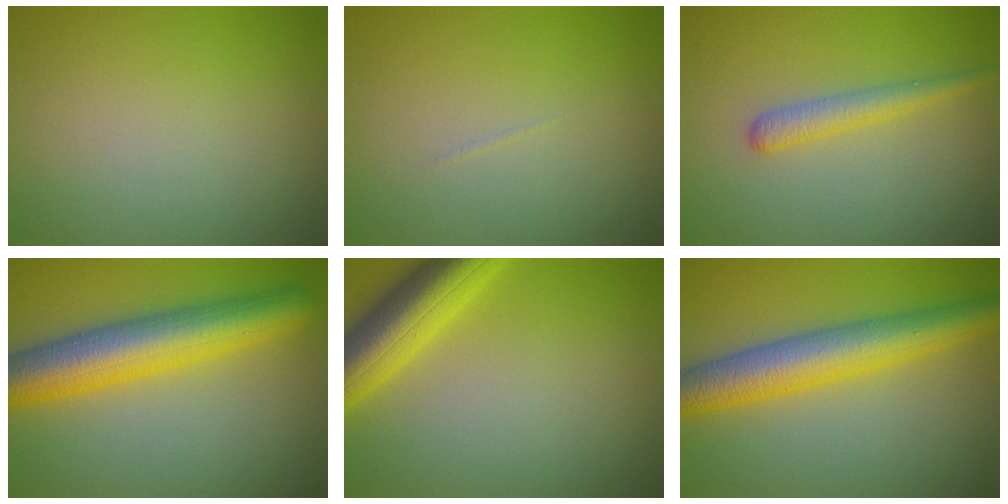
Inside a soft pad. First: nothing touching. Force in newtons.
{"total": 0.0}
{"total": 2.2, "press": 2.2, "slide": 0.1}
{"total": 8.8, "press": 8.8, "slide": 0.3}
{"total": 6.9, "press": 6.9, "slide": 0.3}
{"total": 7.4, "press": 7.4, "slide": 0.0}